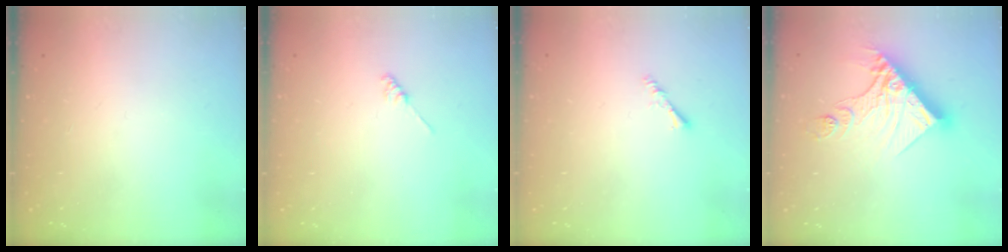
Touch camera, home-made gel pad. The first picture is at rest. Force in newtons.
{"total": 1.2, "press": 1.1, "slide": 0.3}
{"total": 1.9, "press": 1.9, "slide": 0.4}
{"total": 15.5, "press": 15.4, "slide": 1.4}